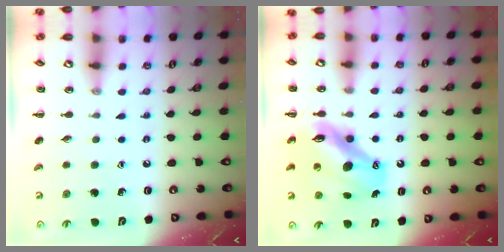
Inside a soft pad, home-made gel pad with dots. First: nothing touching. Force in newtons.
{"total": 12.2, "press": 11.6, "slide": 3.5}